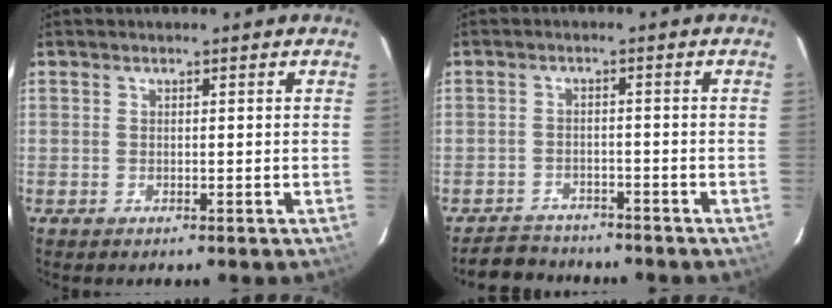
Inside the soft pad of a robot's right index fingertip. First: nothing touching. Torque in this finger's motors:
{"motor_torque": [0.05, -0.17, -0.38, -0.06]}